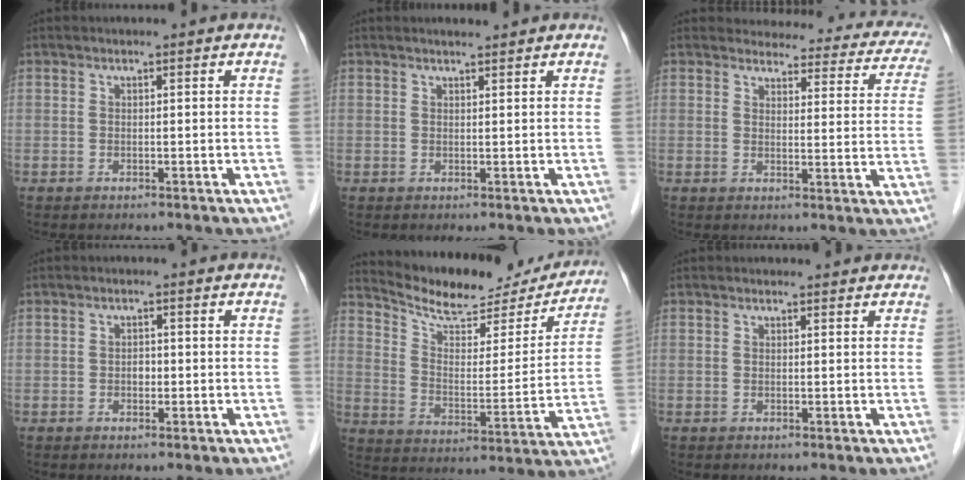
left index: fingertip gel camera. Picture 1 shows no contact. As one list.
[{"total": 1.3, "force": [1.2, 0.0, 0.4], "torque": [-0.010, 0.002, 0.022]}, {"total": 17.3, "force": [15.8, 5.4, 4.5], "torque": [-0.020, -0.034, 0.148]}, {"total": 1.2, "force": [-0.3, 0.9, 0.8], "torque": [-0.011, 0.004, -0.006]}, {"total": 19.1, "force": [17.8, 4.7, 5.1], "torque": [-0.077, -0.020, 0.250]}, {"total": 1.5, "force": [1.5, 0.4, 0.0], "torque": [-0.011, 0.002, 0.014]}]